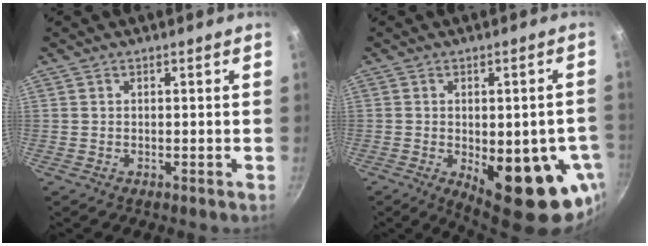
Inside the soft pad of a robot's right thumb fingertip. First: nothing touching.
{"total": 18.5, "force": [-5.5, 7.7, 15.9], "torque": [-0.162, -0.004, -0.056]}